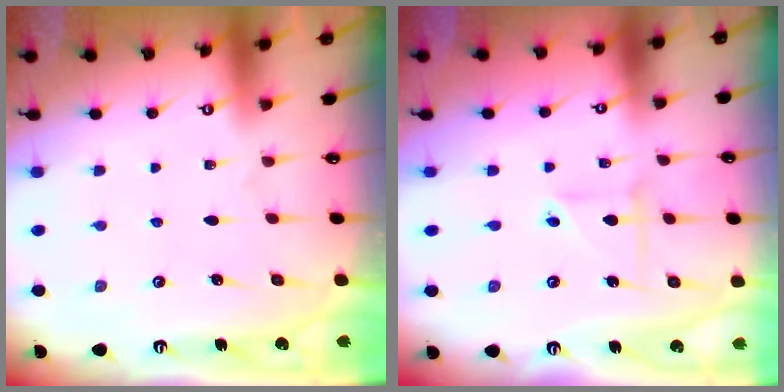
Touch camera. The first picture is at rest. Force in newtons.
{"total": 2.9, "press": 2.9, "slide": 0.3}